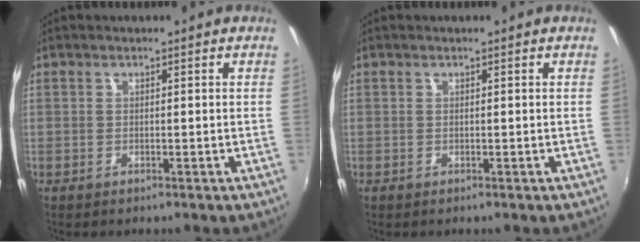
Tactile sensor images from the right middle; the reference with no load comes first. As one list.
[{"total": 0.0}]